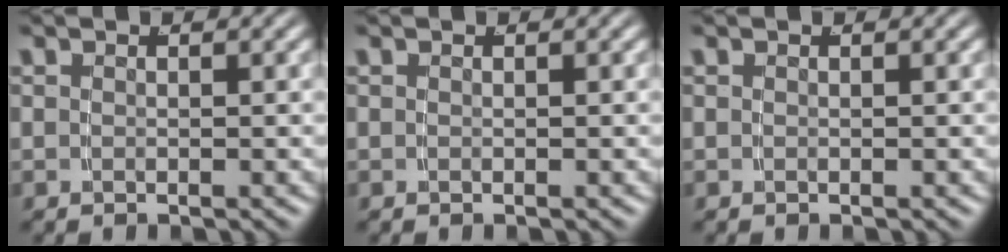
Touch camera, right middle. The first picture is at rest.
{"total": 0.0}
{"total": 0.0}